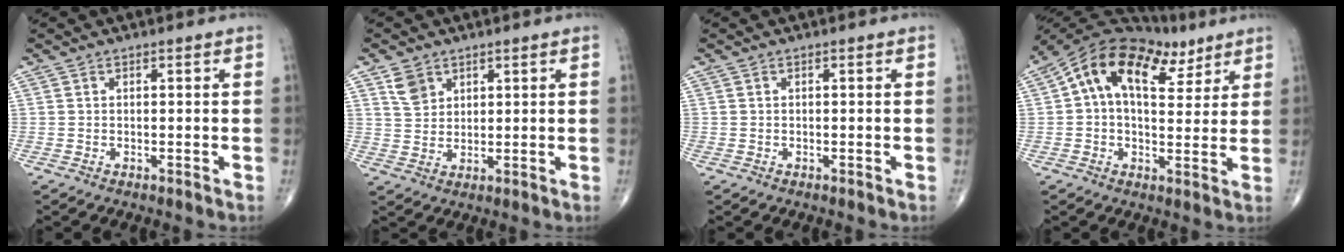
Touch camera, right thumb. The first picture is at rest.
{"total": 4.4, "force": [2.5, 3.2, 1.7], "torque": [-0.018, -0.014, 0.052]}
{"total": 0.5, "force": [-0.2, 0.5, 0.2], "torque": [-0.006, 0.001, -0.003]}
{"total": 16.4, "force": [7.4, 9.3, 11.3], "torque": [-0.168, 0.016, 0.119]}